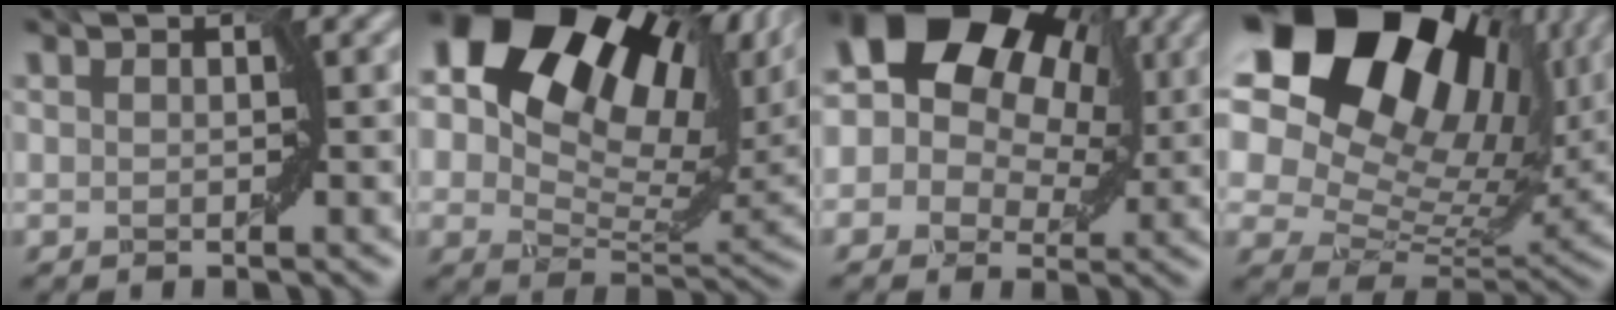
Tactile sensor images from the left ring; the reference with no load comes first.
{"total": 16.9, "force": [7.6, 10.6, 10.7], "torque": [-0.185, 0.030, 0.139]}
{"total": 15.9, "force": [6.4, 11.3, 9.2], "torque": [-0.143, 0.064, 0.070]}
{"total": 18.8, "force": [10.2, 11.5, 10.7], "torque": [-0.204, 0.039, 0.175]}